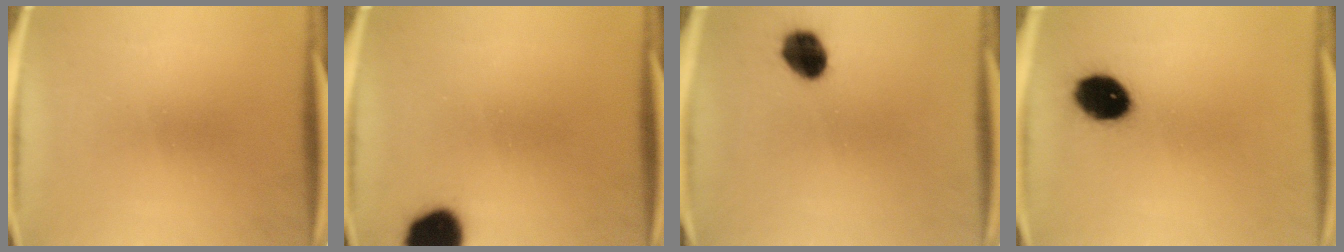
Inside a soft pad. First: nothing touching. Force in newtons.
{"total": 11.7}
{"total": 8.0}
{"total": 10.8}